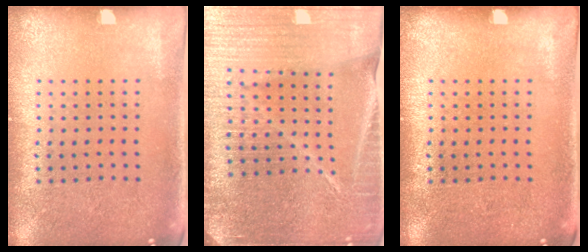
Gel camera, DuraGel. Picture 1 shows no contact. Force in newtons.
{"total": 5.3, "press": 4.7, "slide": 2.4}
{"total": 0.0}